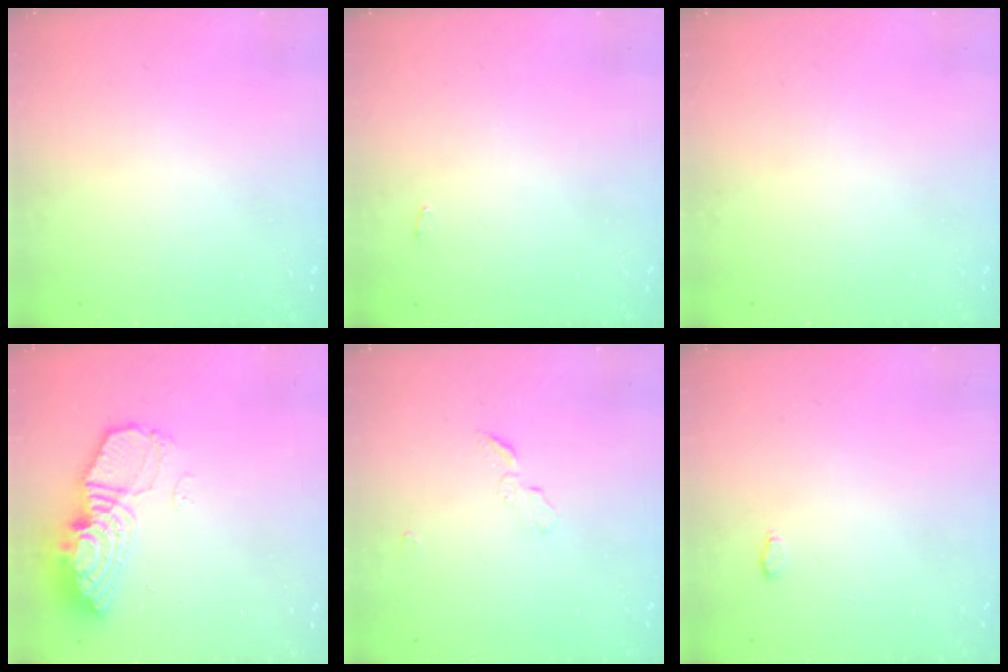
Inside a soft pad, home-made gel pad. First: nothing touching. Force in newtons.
{"total": 2.2, "press": 2.2, "slide": 0.3}
{"total": 0.0}
{"total": 12.9, "press": 12.9, "slide": 1.2}
{"total": 3.7, "press": 3.7, "slide": 0.4}
{"total": 2.6, "press": 2.5, "slide": 0.4}